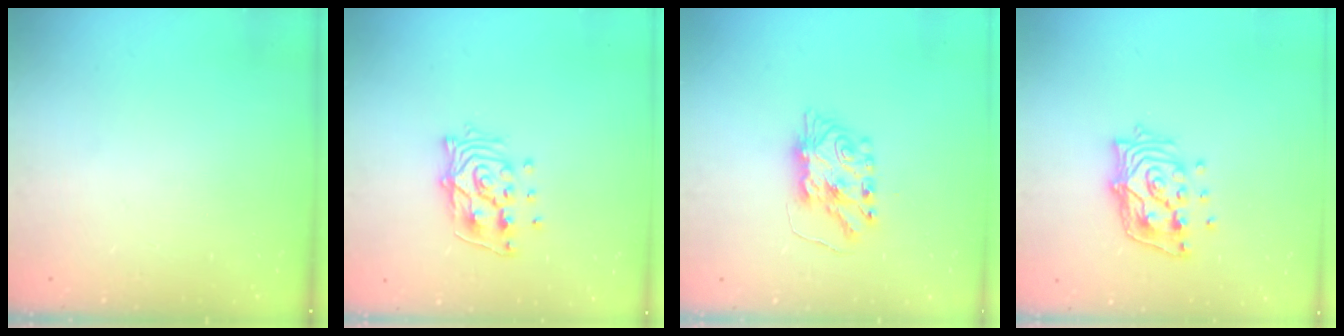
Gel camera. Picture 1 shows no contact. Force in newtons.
{"total": 11.7, "press": 11.6, "slide": 1.3}
{"total": 7.8, "press": 7.7, "slide": 0.6}
{"total": 14.0, "press": 13.9, "slide": 1.3}